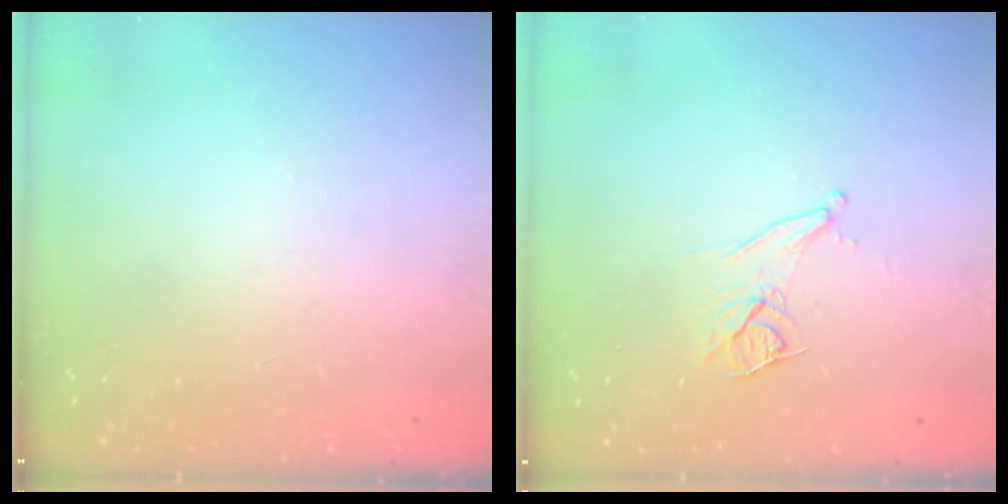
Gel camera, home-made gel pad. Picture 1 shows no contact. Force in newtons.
{"total": 8.5, "press": 7.8, "slide": 3.3}